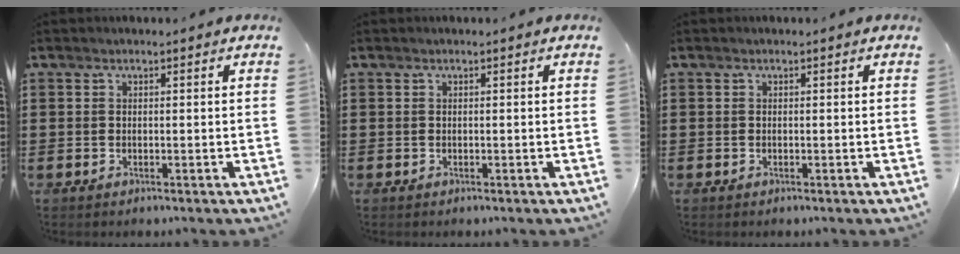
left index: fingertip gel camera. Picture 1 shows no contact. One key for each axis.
{"total": 0.0}
{"total": 0.0}